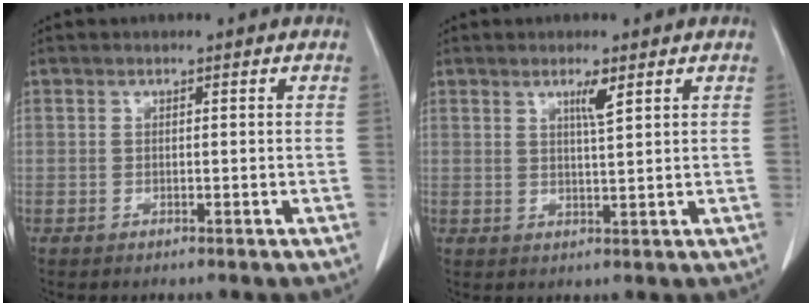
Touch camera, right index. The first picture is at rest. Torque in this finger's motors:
{"motor_torque": [0.03, 0.06, 0.10, 0.01]}